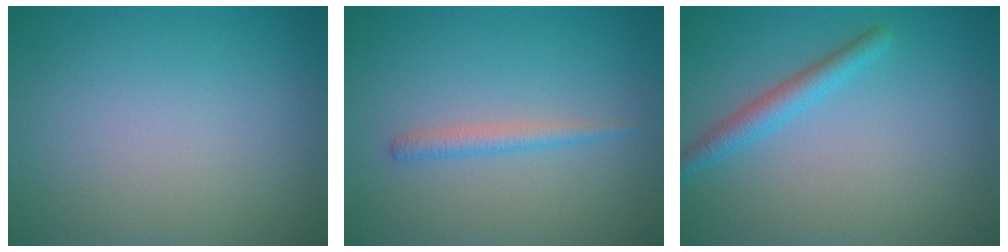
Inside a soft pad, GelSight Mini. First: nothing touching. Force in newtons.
{"total": 1.5, "press": 1.5, "slide": 0.1}
{"total": 2.3, "press": 2.3, "slide": 0.1}